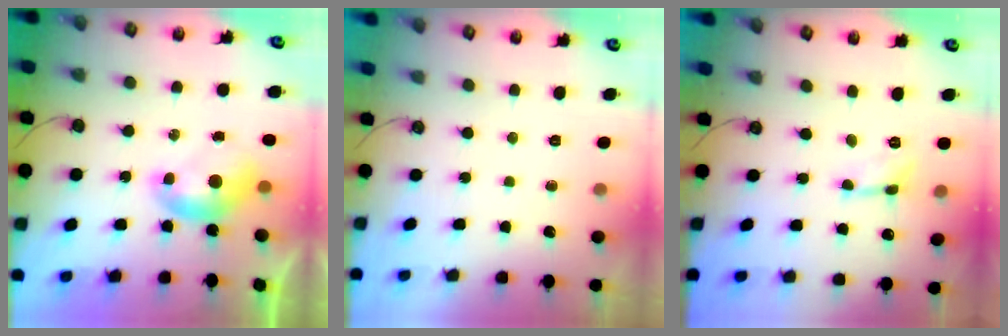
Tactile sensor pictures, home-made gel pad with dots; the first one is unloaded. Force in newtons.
{"total": 0.0}
{"total": 0.5, "press": 0.5, "slide": 0.2}